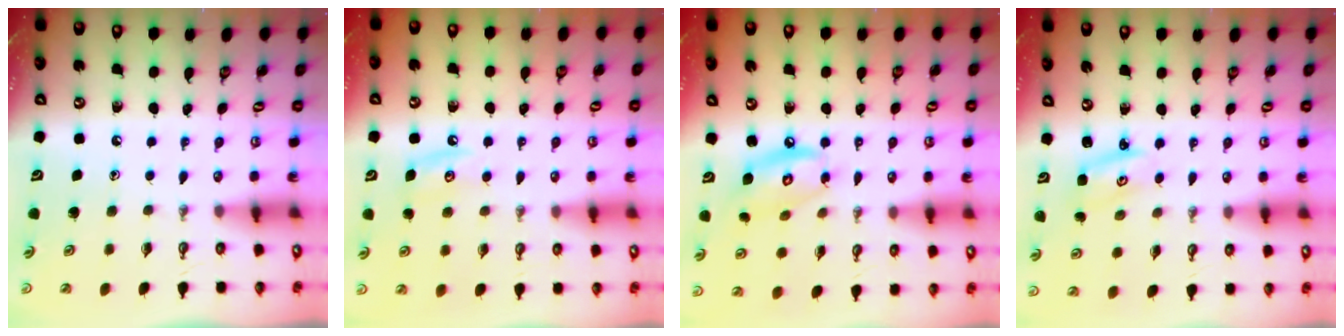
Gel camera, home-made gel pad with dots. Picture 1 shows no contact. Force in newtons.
{"total": 7.7, "press": 7.6, "slide": 0.8}
{"total": 10.0, "press": 10.0, "slide": 0.7}
{"total": 2.6, "press": 2.6, "slide": 0.2}